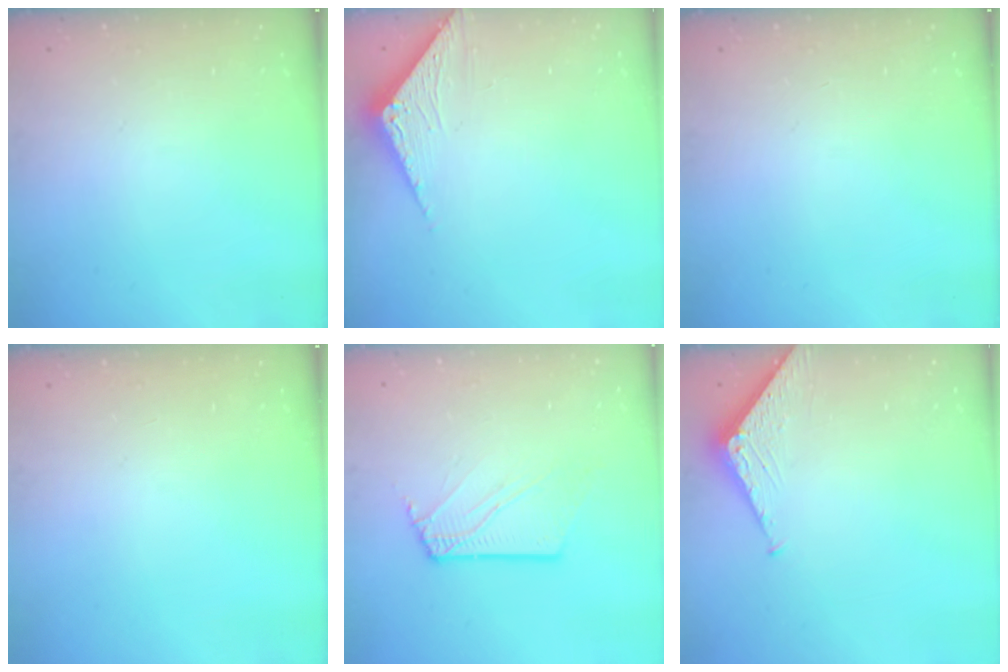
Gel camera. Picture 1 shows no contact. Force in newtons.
{"total": 3.4, "press": 3.4, "slide": 0.3}
{"total": 0.0}
{"total": 0.0}
{"total": 3.3, "press": 3.2, "slide": 0.3}
{"total": 4.1, "press": 4.1, "slide": 0.4}